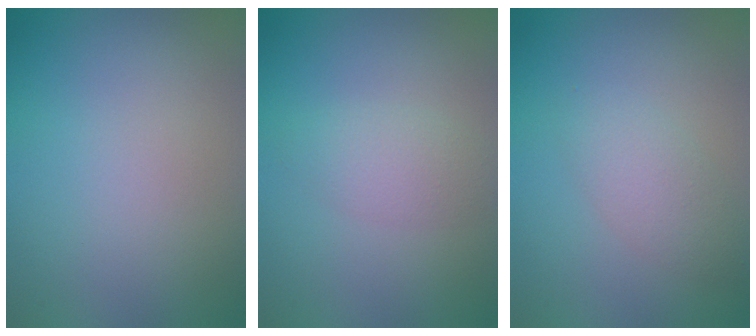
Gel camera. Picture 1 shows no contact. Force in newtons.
{"total": 2.2, "press": 2.2, "slide": 0.1}
{"total": 2.4, "press": 2.4, "slide": 0.0}